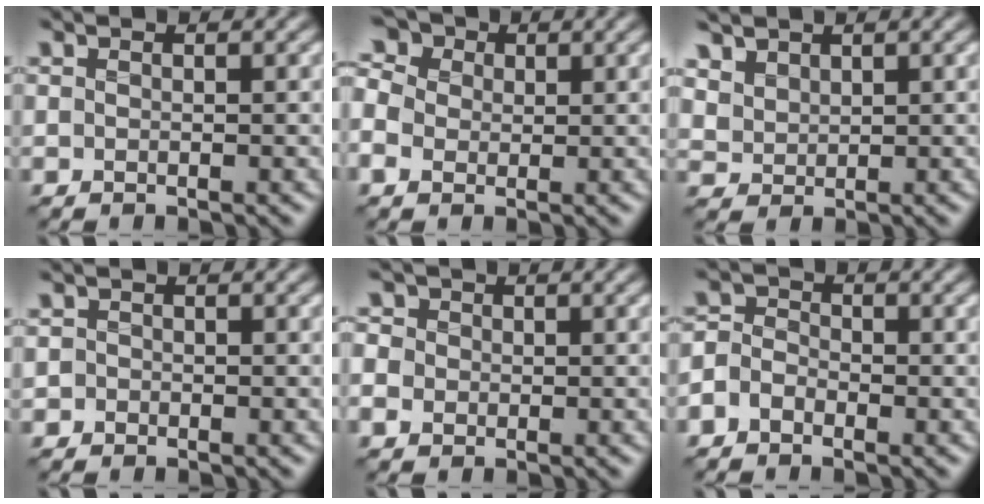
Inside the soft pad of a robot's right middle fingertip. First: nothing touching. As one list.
[{"total": 6.0, "force": [1.0, 5.0, 3.3], "torque": [-0.090, 0.027, 0.007]}, {"total": 3.9, "force": [2.8, 2.4, 1.3], "torque": [-0.054, 0.002, 0.070]}, {"total": 0.7, "force": [-0.2, 0.6, 0.0], "torque": [0.005, -0.004, -0.005]}, {"total": 3.3, "force": [0.2, 3.0, 1.3], "torque": [-0.028, 0.017, -0.008]}, {"total": 2.2, "force": [-1.2, 1.6, 1.0], "torque": [-0.014, 0.003, -0.033]}]